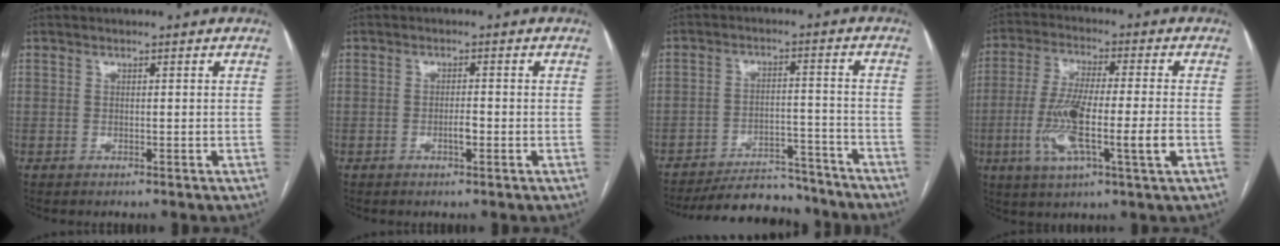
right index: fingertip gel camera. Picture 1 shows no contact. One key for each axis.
{"total": 1.9, "fx": -0.7, "fy": 0.4, "fz": 1.7, "tx": -0.031, "ty": 0.001, "tz": -0.011}
{"total": 14.3, "fx": -13.3, "fy": 3.9, "fz": 3.6, "tx": -0.050, "ty": 0.011, "tz": -0.188}
{"total": 13.0, "fx": -3.2, "fy": 1.2, "fz": 12.6, "tx": -0.242, "ty": -0.007, "tz": -0.058}